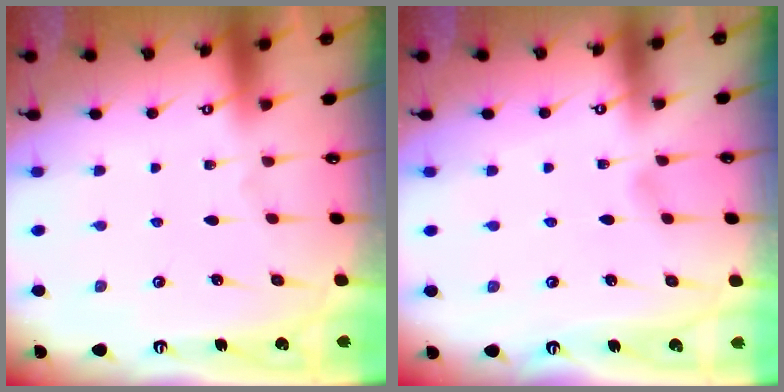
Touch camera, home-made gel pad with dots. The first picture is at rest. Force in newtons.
{"total": 2.4, "press": 2.4, "slide": 0.3}